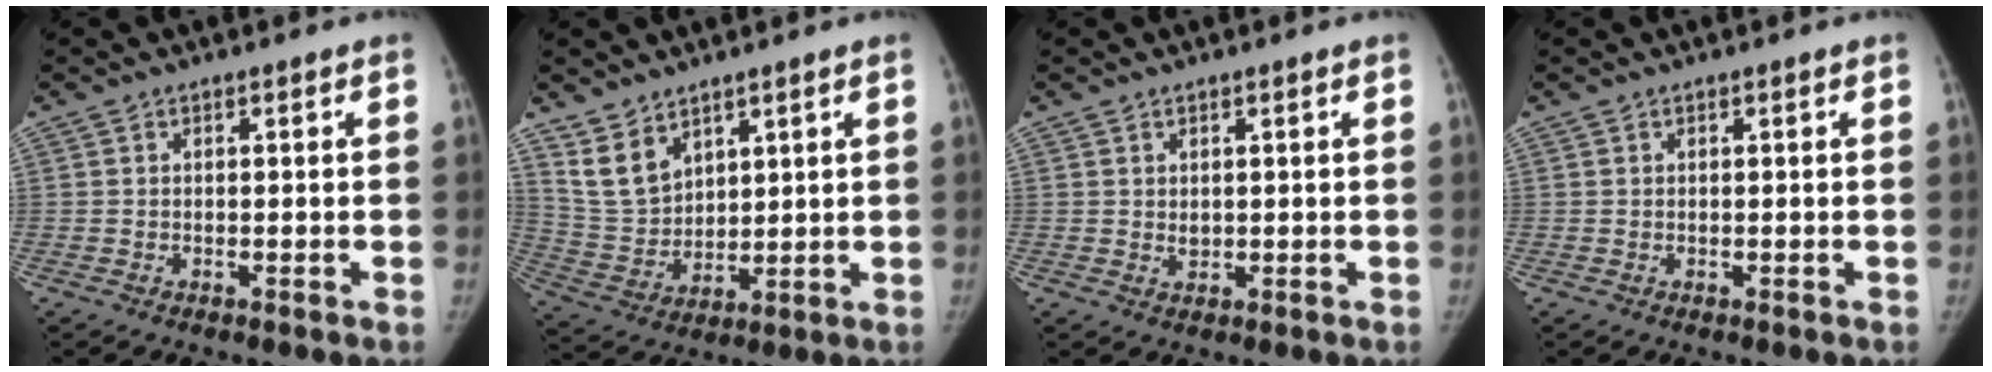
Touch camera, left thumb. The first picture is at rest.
{"total": 8.5, "force": [5.9, 5.1, 3.3], "torque": [-0.047, -0.035, 0.137]}
{"total": 1.3, "force": [0.4, 1.0, 0.8], "torque": [-0.008, -0.005, 0.010]}
{"total": 0.0}